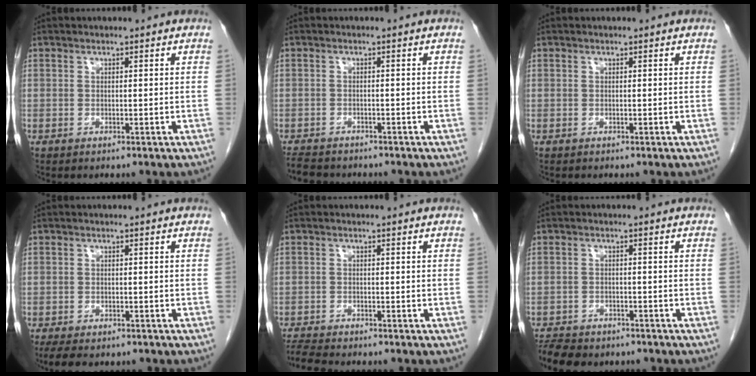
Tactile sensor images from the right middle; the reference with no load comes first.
{"total": 5.5, "force": [-5.0, 1.4, 1.8], "torque": [-0.035, -0.015, -0.079]}
{"total": 0.0}
{"total": 6.6, "force": [-5.2, 2.6, 3.0], "torque": [-0.048, -0.012, -0.072]}
{"total": 5.4, "force": [-5.1, 0.3, 1.8], "torque": [-0.040, -0.018, -0.085]}
{"total": 8.9, "force": [-7.4, 3.5, 3.4], "torque": [-0.070, -0.007, -0.106]}